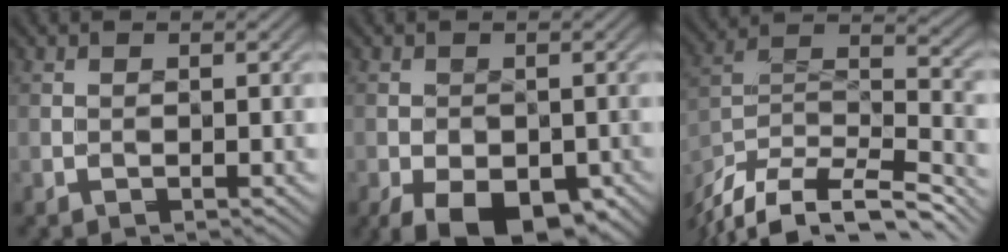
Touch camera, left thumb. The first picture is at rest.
{"total": 8.5, "force": [-5.1, 4.1, 5.4], "torque": [-0.093, -0.018, -0.069]}
{"total": 13.1, "force": [-10.5, 4.0, 6.8], "torque": [-0.161, 0.004, -0.170]}